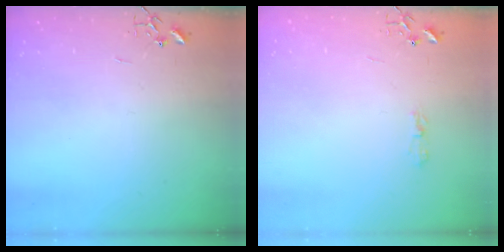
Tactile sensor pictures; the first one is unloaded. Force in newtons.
{"total": 3.1, "press": 3.1, "slide": 0.6}